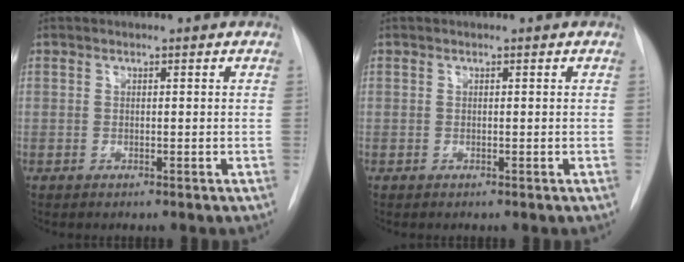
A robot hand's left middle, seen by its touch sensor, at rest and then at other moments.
{"total": 0.0}